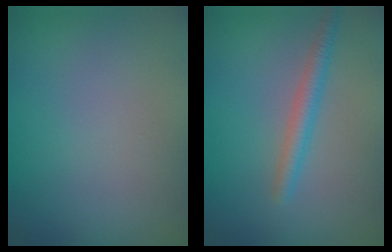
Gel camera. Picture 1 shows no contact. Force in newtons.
{"total": 2.1, "press": 2.1, "slide": 0.1}